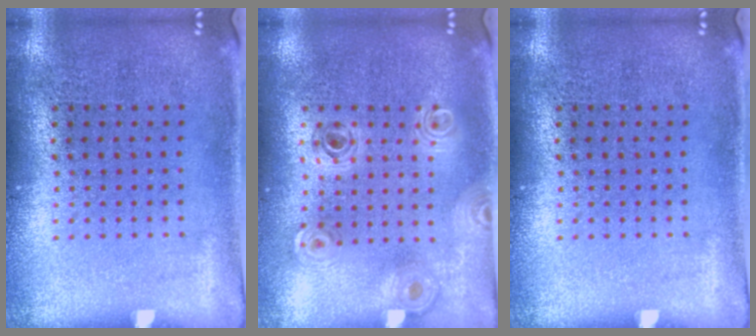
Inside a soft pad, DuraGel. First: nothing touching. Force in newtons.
{"total": 0.8, "press": 0.8, "slide": 0.2}
{"total": 0.0}